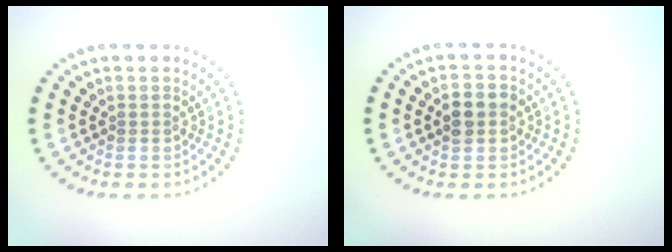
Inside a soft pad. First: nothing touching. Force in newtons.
{"total": 2.8, "press": 2.8, "slide": 0.2}